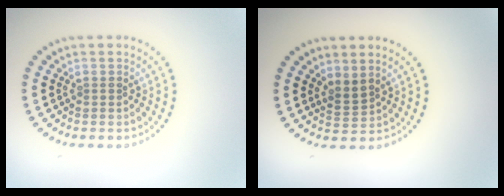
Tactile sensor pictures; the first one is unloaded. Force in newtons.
{"total": 1.7, "press": 1.3, "slide": 1.1}